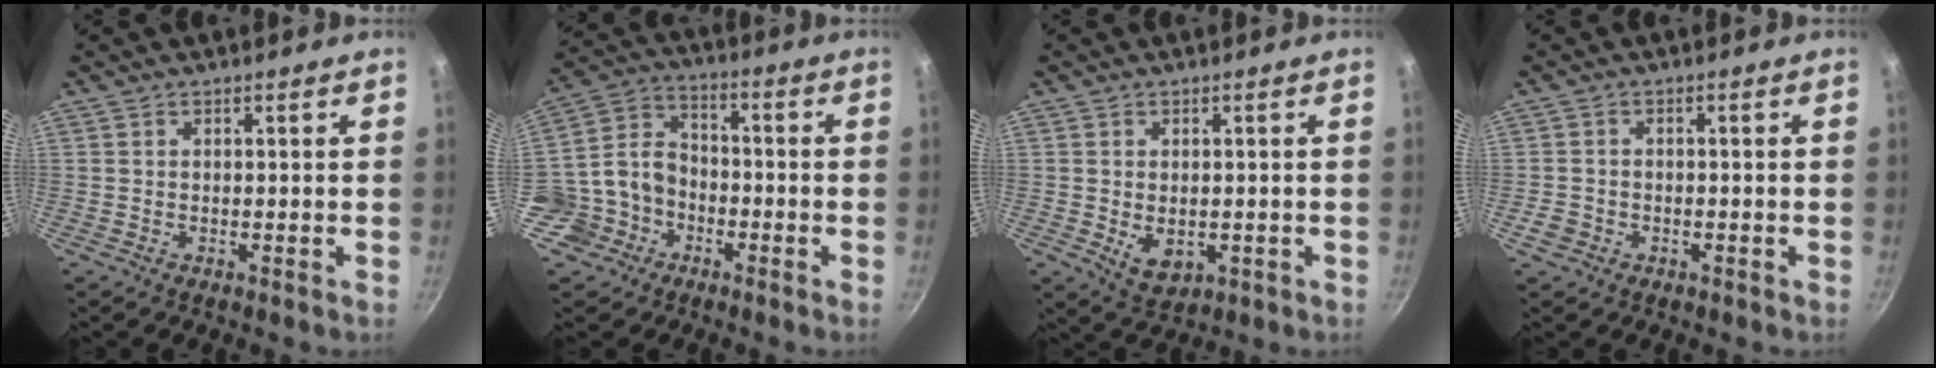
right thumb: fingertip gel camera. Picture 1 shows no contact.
{"total": 10.3, "force": [-3.8, 8.9, 3.4], "torque": [-0.034, 0.058, -0.084]}
{"total": 5.4, "force": [-0.6, 3.7, 3.8], "torque": [-0.053, -0.010, 0.001]}
{"total": 2.9, "force": [-1.3, 2.4, 1.1], "torque": [-0.017, 0.014, -0.020]}